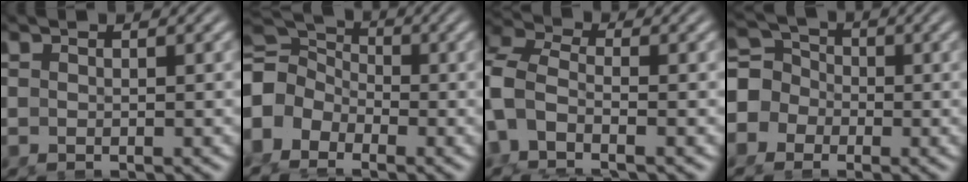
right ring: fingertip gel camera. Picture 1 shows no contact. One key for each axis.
{"total": 9.2, "fx": 0.3, "fy": 8.1, "fz": 4.4, "tx": -0.104, "ty": -0.014, "tz": -0.003}
{"total": 6.8, "fx": -0.9, "fy": 5.2, "fz": 4.2, "tx": -0.132, "ty": -0.029, "tz": -0.011}
{"total": 9.0, "fx": -0.7, "fy": 8.5, "fz": 3.2, "tx": -0.082, "ty": -0.021, "tz": -0.018}